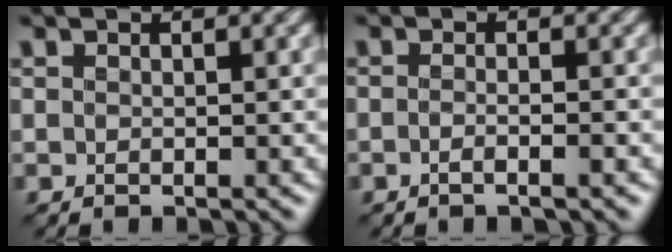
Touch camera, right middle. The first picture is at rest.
{"total": 1.8, "force": [-0.8, 0.6, 1.5], "torque": [-0.013, -0.001, -0.019]}